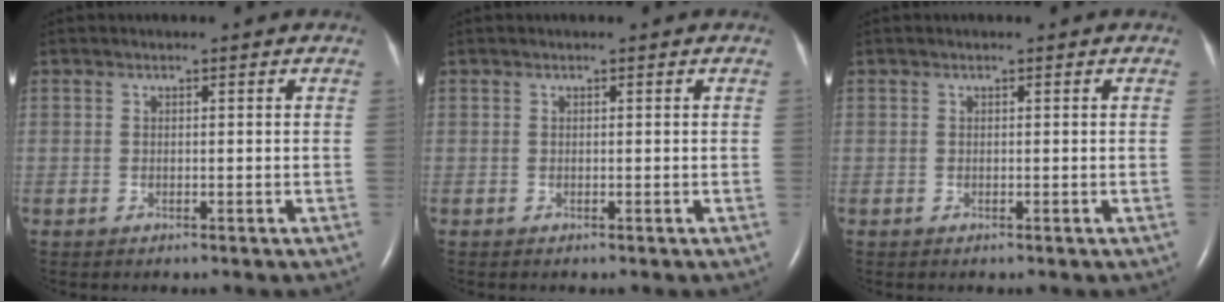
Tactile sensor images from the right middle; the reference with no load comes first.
{"total": 0.0}
{"total": 0.0}